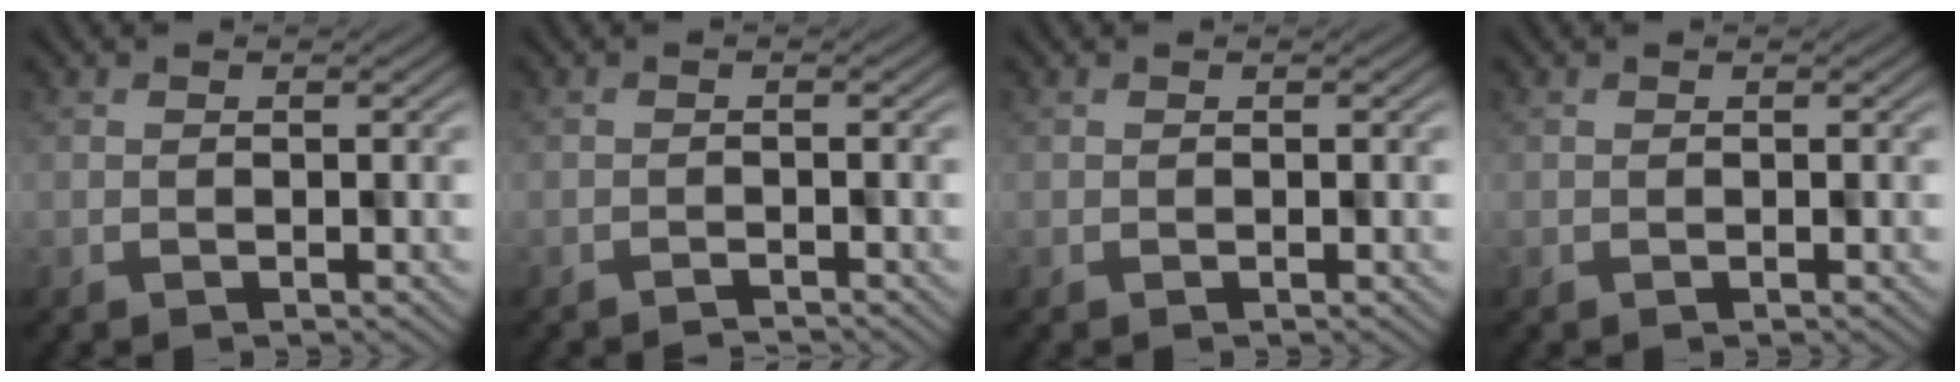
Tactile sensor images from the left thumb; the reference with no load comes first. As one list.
[{"total": 1.1, "force": [-1.1, 0.0, 0.1], "torque": [0.003, 0.003, -0.022]}, {"total": 0.0}, {"total": 0.0}]